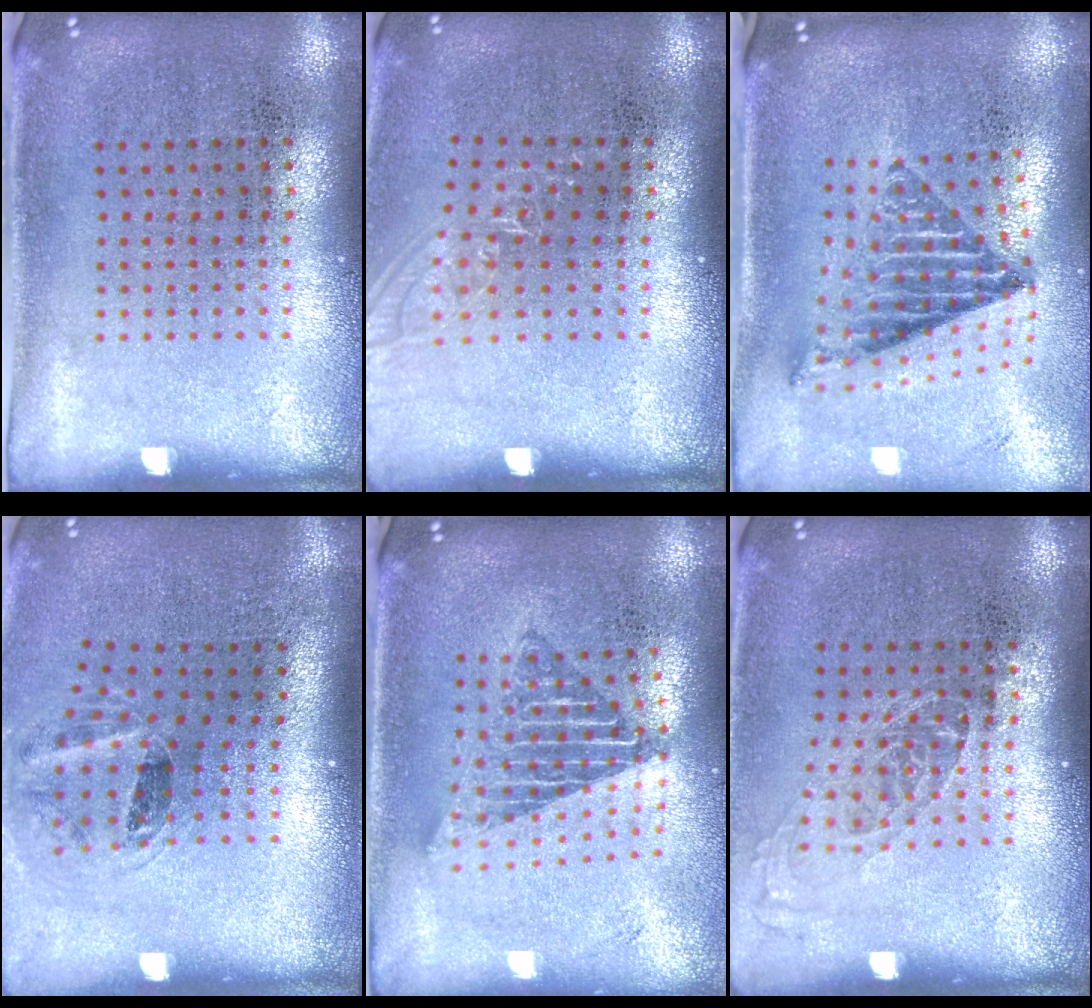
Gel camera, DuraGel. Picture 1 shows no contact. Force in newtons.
{"total": 1.0, "press": 0.9, "slide": 0.3}
{"total": 1.6, "press": 1.3, "slide": 1.0}
{"total": 1.3, "press": 1.0, "slide": 0.9}
{"total": 1.6, "press": 1.4, "slide": 0.9}
{"total": 1.2, "press": 1.0, "slide": 0.7}